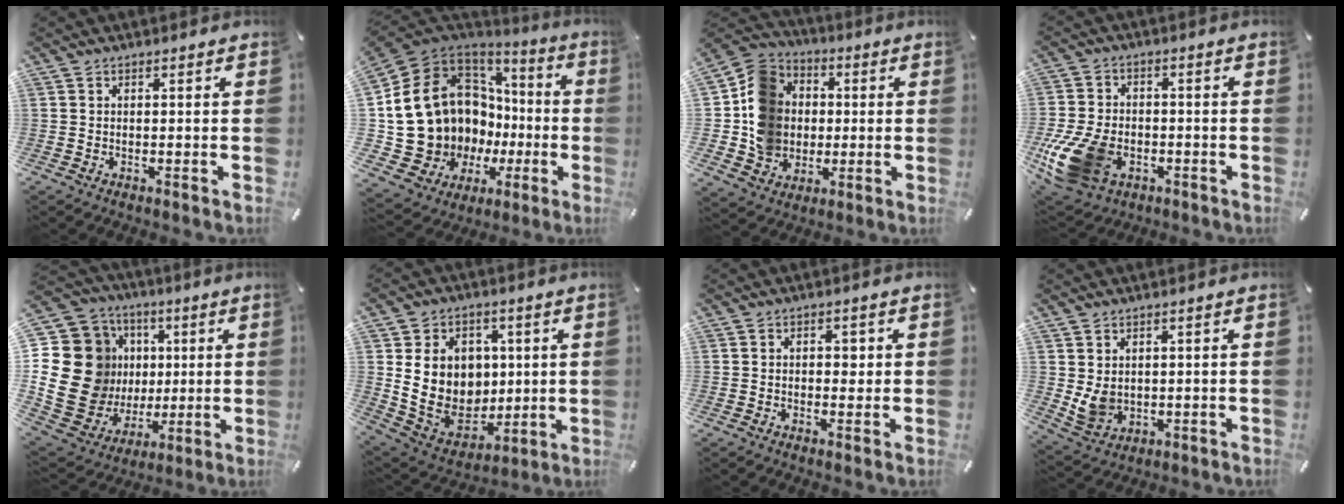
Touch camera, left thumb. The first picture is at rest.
{"total": 19.3, "force": [0.3, 15.9, 10.9], "torque": [-0.201, -0.059, 0.063]}
{"total": 14.5, "force": [-0.6, 13.3, 5.7], "torque": [-0.110, 0.023, -0.005]}
{"total": 16.1, "force": [-5.4, 11.1, 10.4], "torque": [-0.211, 0.022, -0.087]}
{"total": 23.9, "force": [3.0, 20.5, 12.1], "torque": [-0.253, -0.039, 0.092]}
{"total": 16.2, "force": [2.9, 13.8, 8.0], "torque": [-0.147, -0.026, 0.067]}
{"total": 2.8, "force": [0.1, 2.0, 1.9], "torque": [-0.014, -0.002, -0.007]}
{"total": 5.8, "force": [1.8, 4.9, 2.4], "torque": [-0.056, -0.012, 0.033]}